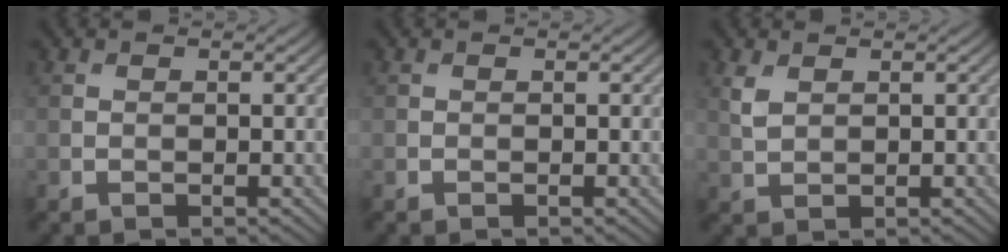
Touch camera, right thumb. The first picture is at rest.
{"total": 0.0}
{"total": 2.2, "force": [1.1, 1.2, 1.4], "torque": [-0.042, -0.002, 0.027]}